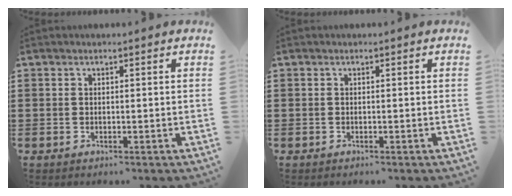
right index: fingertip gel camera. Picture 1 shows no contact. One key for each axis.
{"total": 0.0}